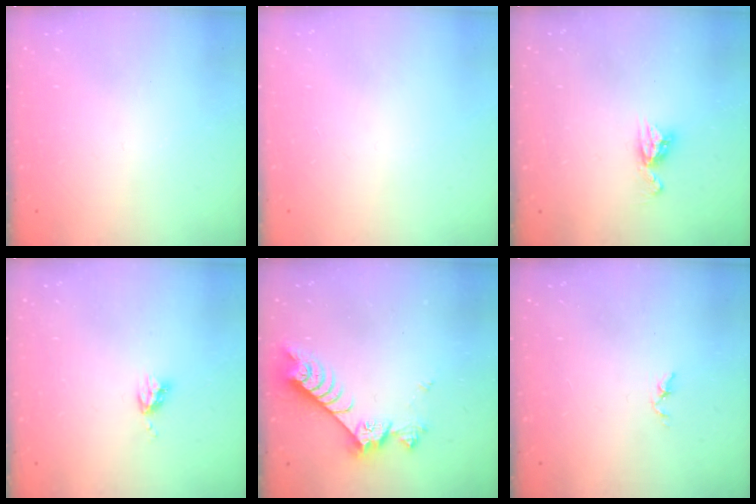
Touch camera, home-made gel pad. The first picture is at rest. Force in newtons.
{"total": 0.0}
{"total": 6.8, "press": 6.8, "slide": 0.5}
{"total": 4.2, "press": 4.1, "slide": 0.6}
{"total": 7.6, "press": 7.5, "slide": 1.0}
{"total": 1.8, "press": 1.7, "slide": 0.3}